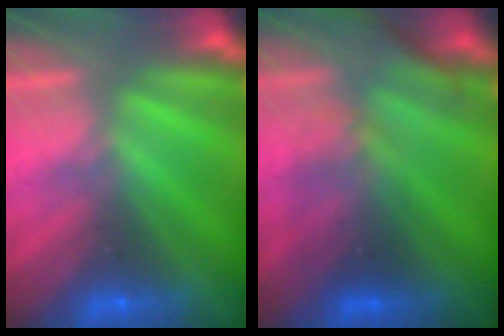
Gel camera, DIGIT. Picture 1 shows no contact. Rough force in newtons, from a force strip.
{"total": 2.8}